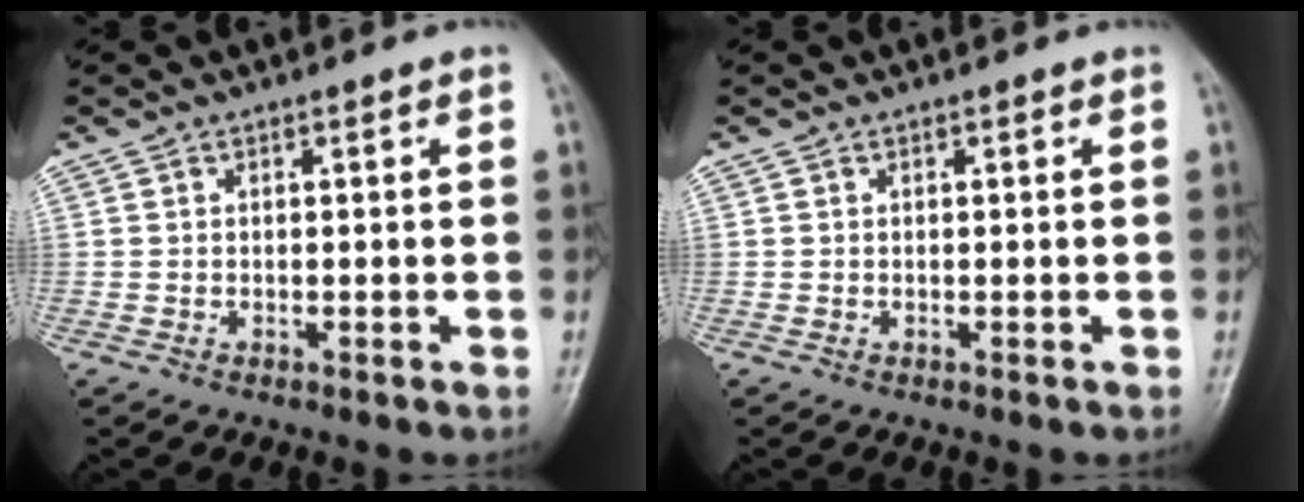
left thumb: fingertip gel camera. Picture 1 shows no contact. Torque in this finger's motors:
{"motor_torque": [0.00, 0.00, 0.00, 0.00, 0.00]}